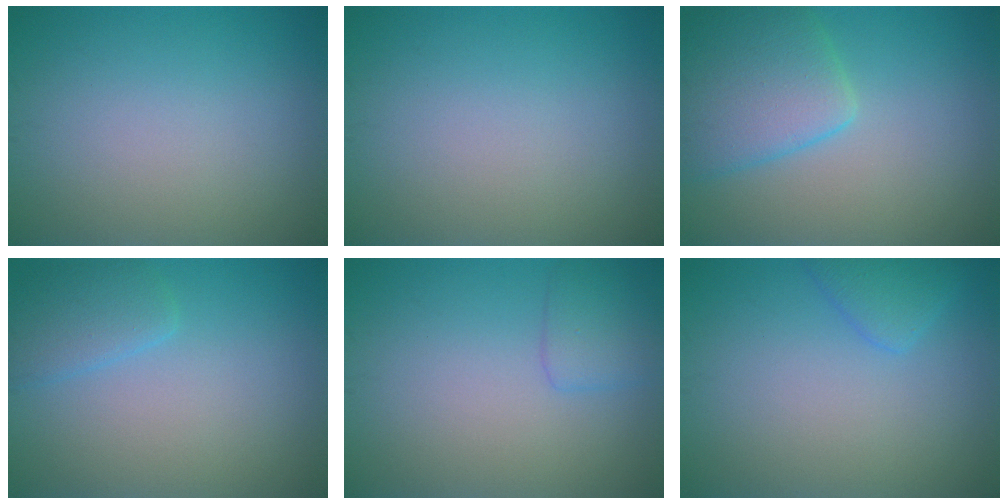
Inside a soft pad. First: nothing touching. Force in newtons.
{"total": 0.0}
{"total": 5.7, "press": 5.7, "slide": 0.4}
{"total": 2.3, "press": 2.3, "slide": 0.2}
{"total": 2.0, "press": 1.9, "slide": 0.1}
{"total": 2.0, "press": 1.9, "slide": 0.0}